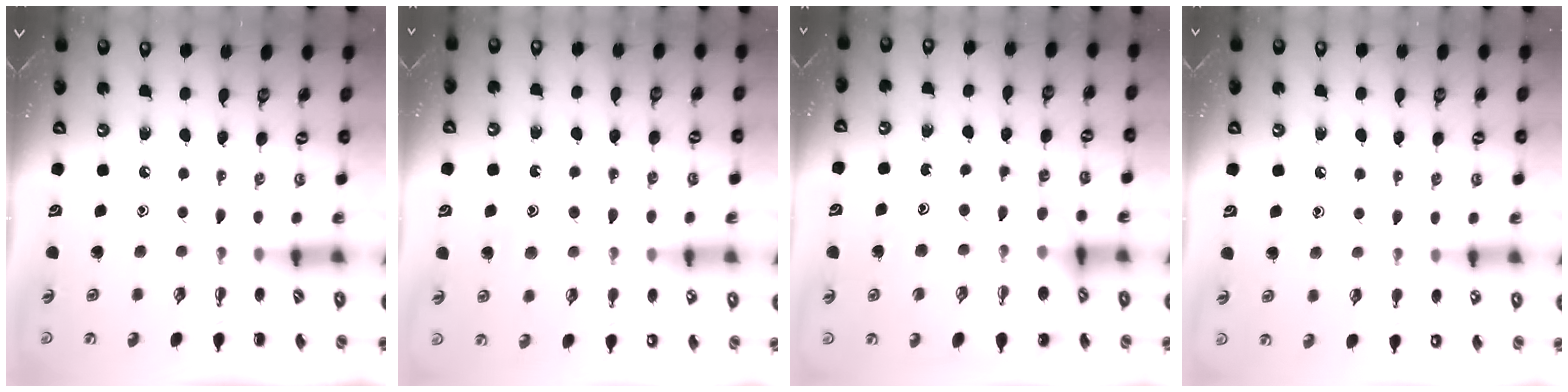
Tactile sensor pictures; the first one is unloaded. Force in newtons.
{"total": 11.5, "press": 11.5, "slide": 0.8}
{"total": 16.1, "press": 15.8, "slide": 3.2}
{"total": 7.2, "press": 6.9, "slide": 2.0}